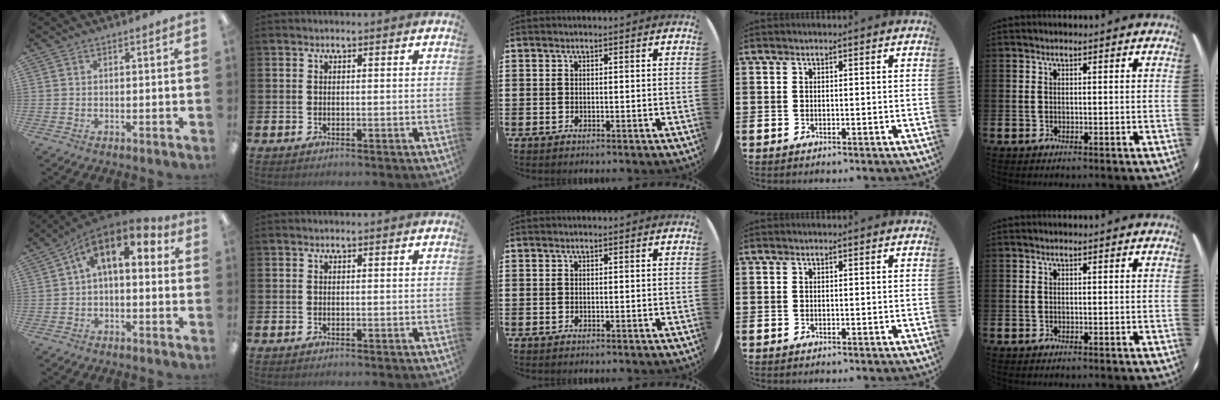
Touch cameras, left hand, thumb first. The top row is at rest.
{"thumb": {"total": 10.0, "force": [3.9, 4.8, 7.9], "torque": [-0.142, -0.015, 0.071]}}